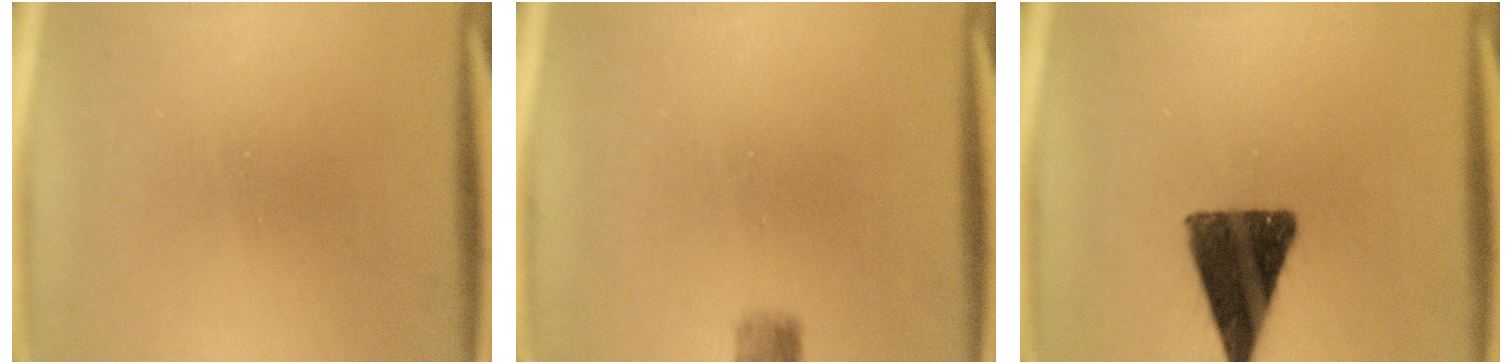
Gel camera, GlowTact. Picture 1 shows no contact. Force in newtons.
{"total": 2.2}
{"total": 14.2}